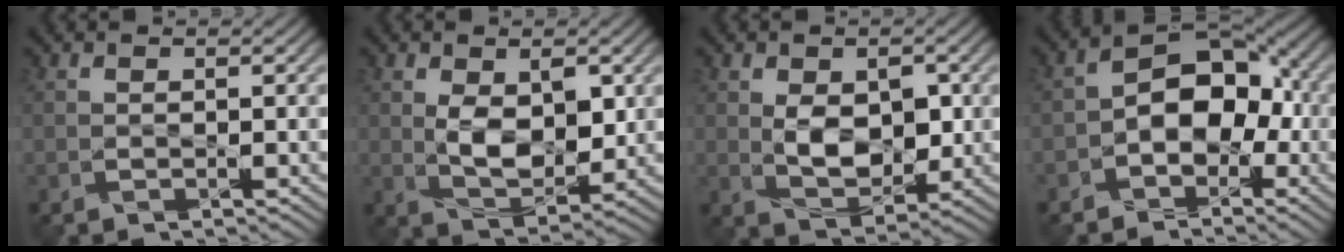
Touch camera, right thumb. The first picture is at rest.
{"total": 6.9, "force": [0.8, 4.0, 5.5], "torque": [-0.108, -0.011, 0.022]}
{"total": 6.6, "force": [0.3, 4.2, 5.1], "torque": [-0.091, -0.008, 0.011]}
{"total": 8.6, "force": [-1.7, 6.0, 6.0], "torque": [-0.089, 0.007, -0.043]}